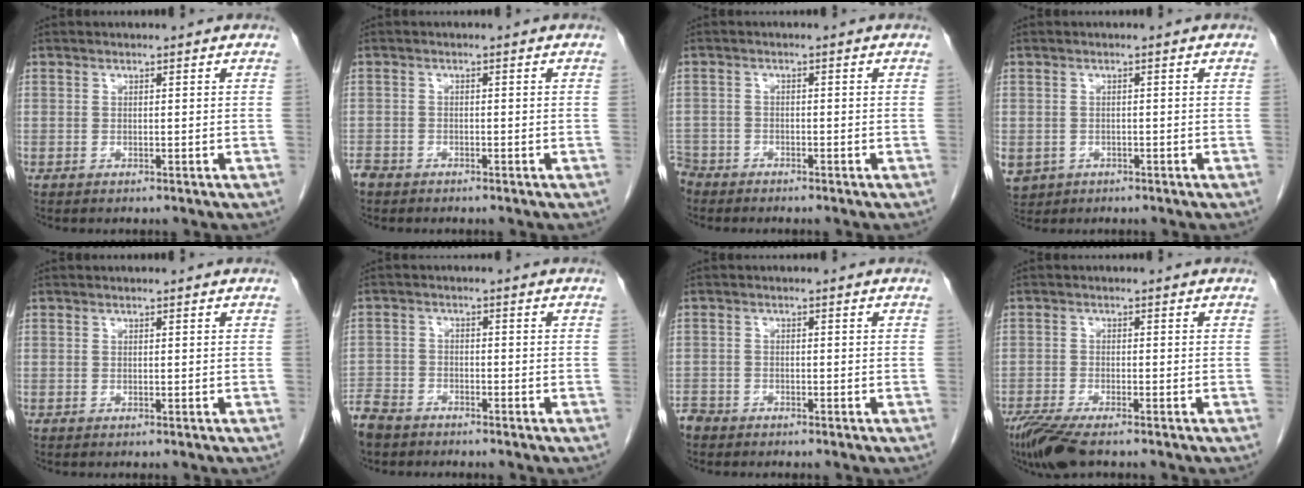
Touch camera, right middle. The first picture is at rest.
{"total": 2.2, "force": [-1.9, 1.1, 0.4], "torque": [-0.010, 0.000, -0.033]}
{"total": 4.1, "force": [-3.6, 1.8, 0.2], "torque": [-0.004, -0.004, -0.074]}
{"total": 5.8, "force": [-2.5, 4.9, 1.8], "torque": [-0.046, -0.003, -0.032]}
{"total": 0.0}
{"total": 6.2, "force": [-5.4, 2.6, 1.7], "torque": [-0.035, -0.009, -0.100]}
{"total": 2.5, "force": [-2.3, 1.1, 0.1], "torque": [-0.004, 0.000, -0.043]}
{"total": 6.8, "force": [-5.2, 1.0, 4.2], "torque": [-0.081, -0.020, -0.092]}